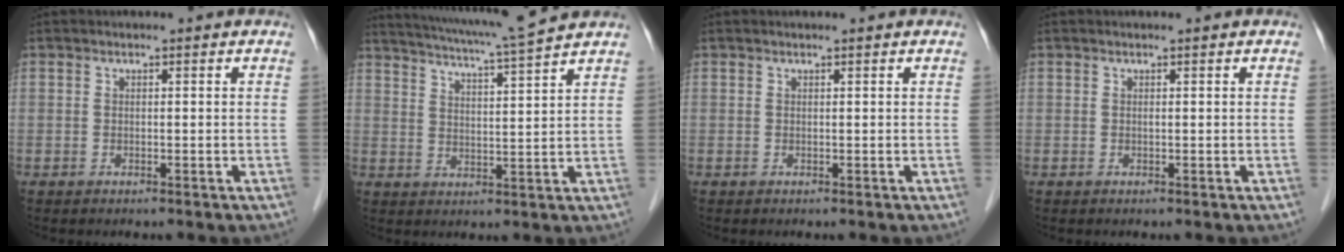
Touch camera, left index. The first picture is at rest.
{"total": 11.8, "force": [10.7, -1.8, 4.7], "torque": [-0.090, -0.005, 0.160]}
{"total": 0.5, "force": [0.5, 0.0, 0.2], "torque": [-0.004, 0.003, 0.009]}
{"total": 0.0}